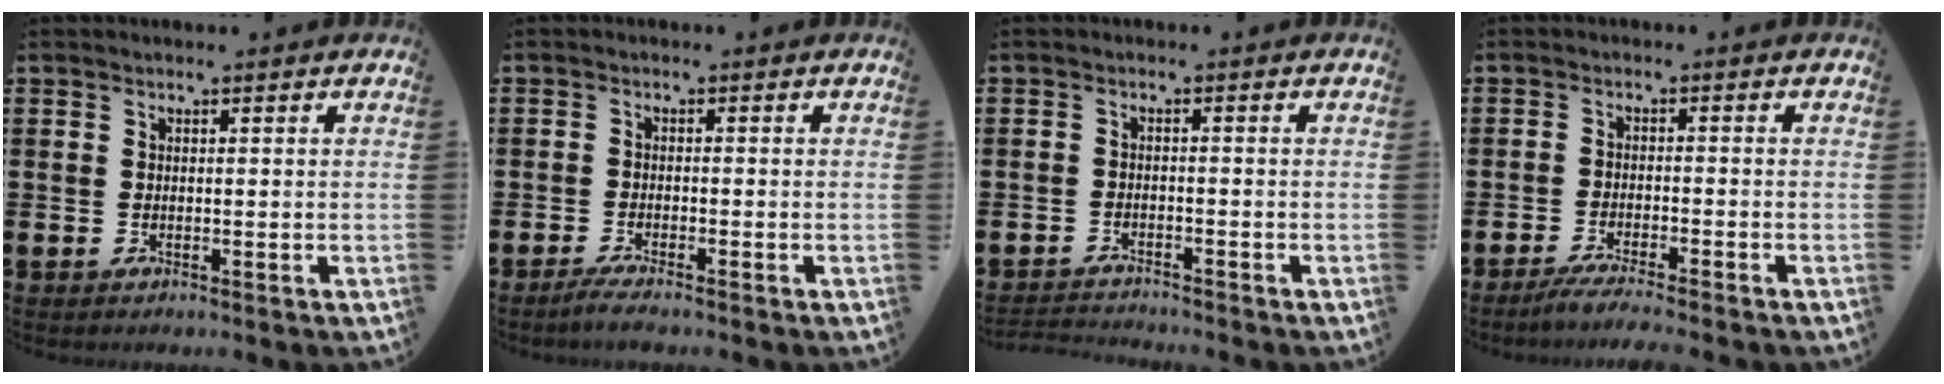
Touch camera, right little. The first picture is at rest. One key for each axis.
{"total": 1.3, "fx": -0.9, "fy": 0.0, "fz": 1.0, "tx": -0.016, "ty": 0.000, "tz": -0.017}
{"total": 1.7, "fx": -1.7, "fy": -0.1, "fz": -0.1, "tx": -0.002, "ty": 0.002, "tz": -0.036}
{"total": 2.9, "fx": -2.5, "fy": -0.2, "fz": 1.5, "tx": -0.021, "ty": 0.000, "tz": -0.046}